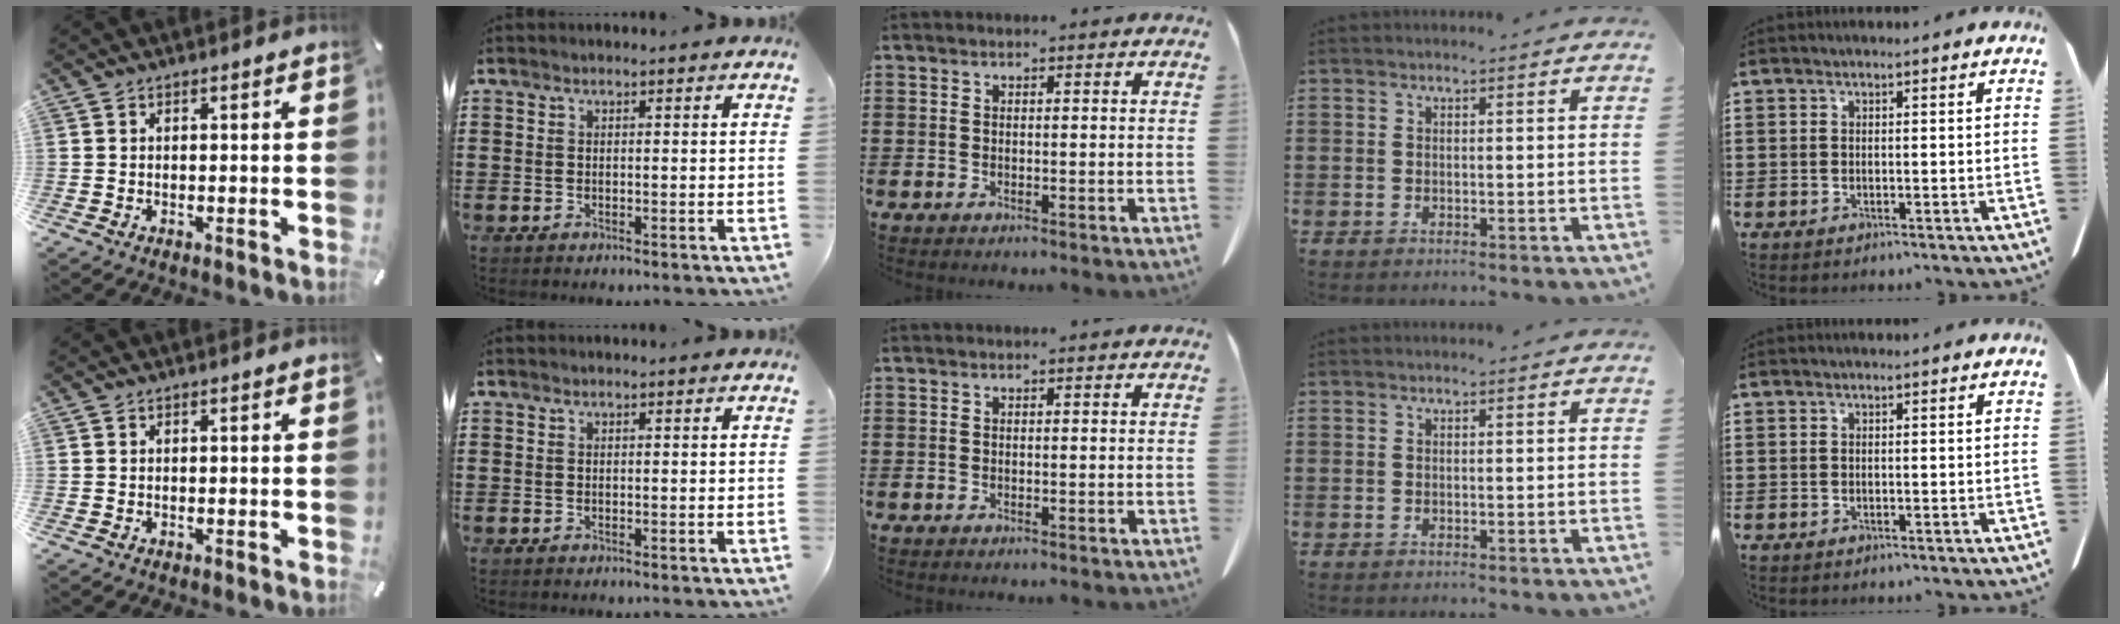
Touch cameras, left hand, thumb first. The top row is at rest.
{}